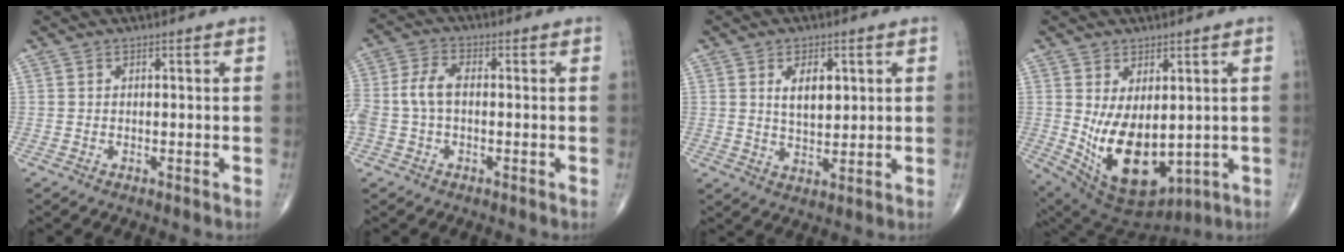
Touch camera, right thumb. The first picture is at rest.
{"total": 7.2, "force": [-0.5, 4.4, 5.7], "torque": [-0.138, 0.021, -0.014]}
{"total": 6.3, "force": [1.9, 3.4, 4.9], "torque": [-0.067, -0.013, 0.036]}
{"total": 14.7, "force": [-0.3, 8.5, 12.0], "torque": [-0.192, -0.020, 0.030]}